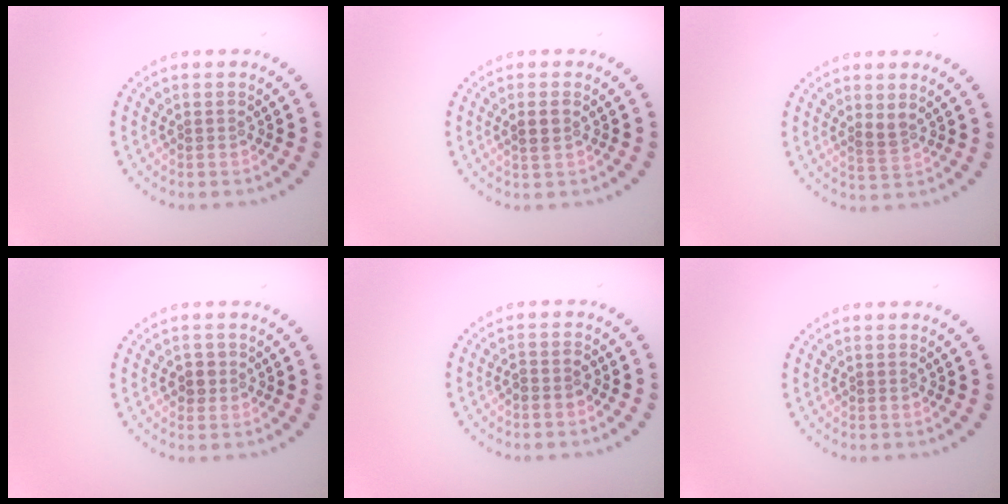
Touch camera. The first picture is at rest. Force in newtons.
{"total": 1.3, "press": 1.2, "slide": 0.6}
{"total": 1.2, "press": 1.1, "slide": 0.6}
{"total": 1.3, "press": 1.2, "slide": 0.5}
{"total": 1.3, "press": 1.1, "slide": 0.7}
{"total": 0.0}